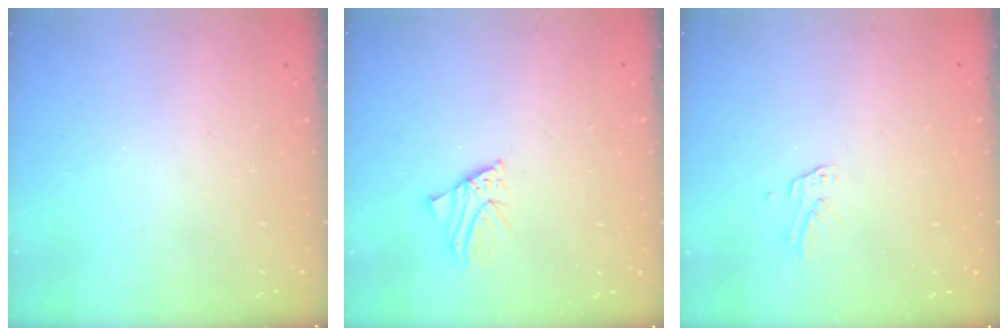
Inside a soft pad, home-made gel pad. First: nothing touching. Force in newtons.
{"total": 1.5, "press": 1.5, "slide": 0.0}
{"total": 2.7, "press": 2.7, "slide": 0.1}